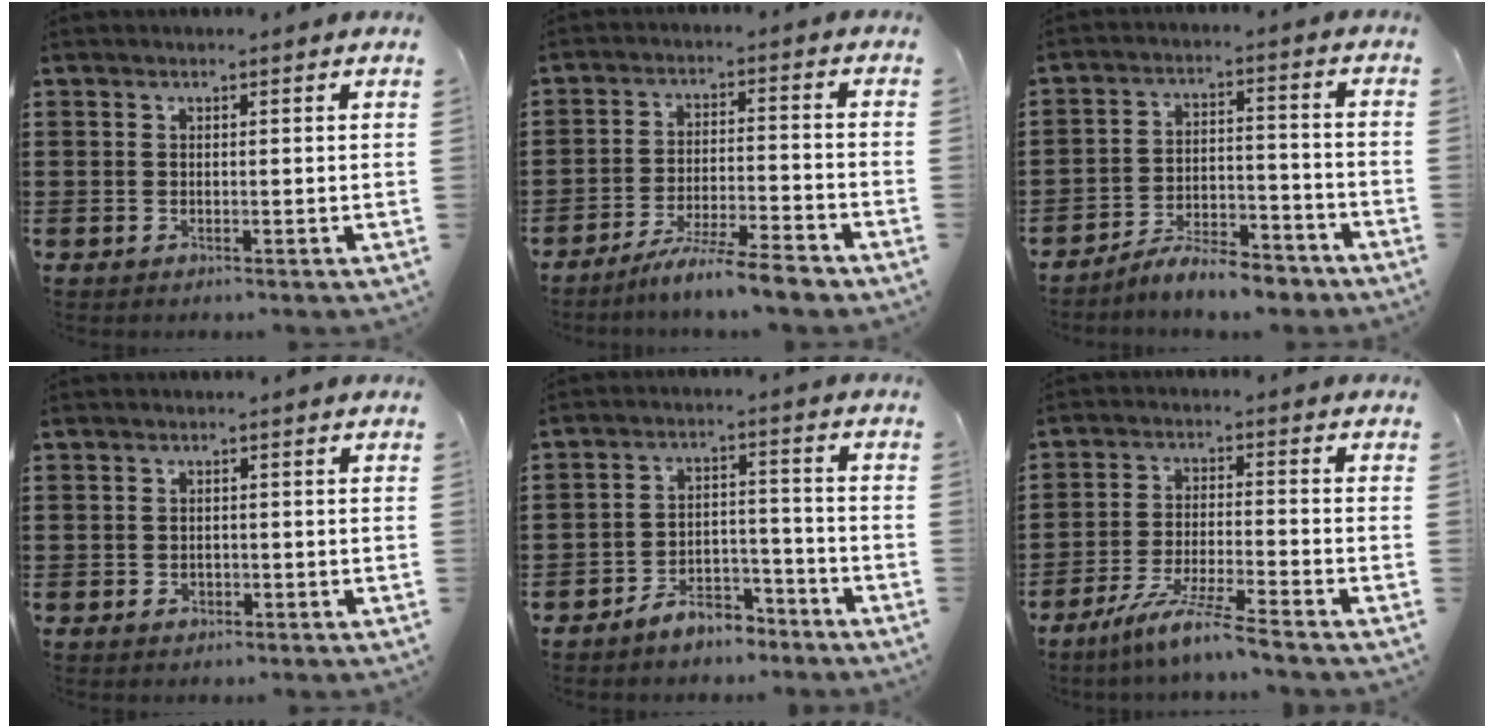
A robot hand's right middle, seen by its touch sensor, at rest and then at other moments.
{"total": 7.0, "force": [-6.3, -0.3, 2.9], "torque": [-0.054, -0.010, -0.121]}
{"total": 6.8, "force": [-6.4, 1.1, 2.0], "torque": [-0.032, 0.013, -0.123]}
{"total": 1.2, "force": [-0.5, 0.9, 0.5], "torque": [-0.012, 0.001, -0.012]}
{"total": 5.5, "force": [-5.2, 1.7, 0.9], "torque": [-0.013, 0.018, -0.103]}
{"total": 7.1, "force": [-6.1, -0.6, 3.5], "torque": [-0.079, -0.019, -0.121]}